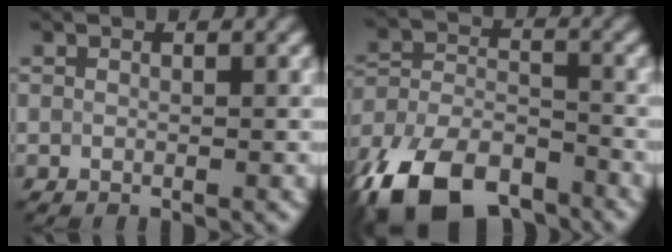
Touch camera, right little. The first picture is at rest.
{"total": 12.1, "force": [-9.0, 5.3, 6.1], "torque": [-0.132, -0.003, -0.162]}